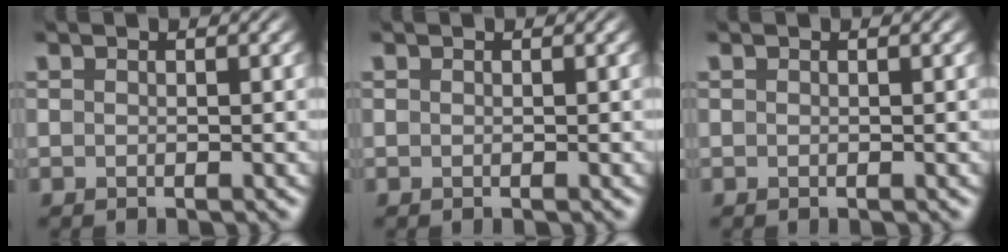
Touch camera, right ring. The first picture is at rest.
{"total": 0.0}
{"total": 0.0}